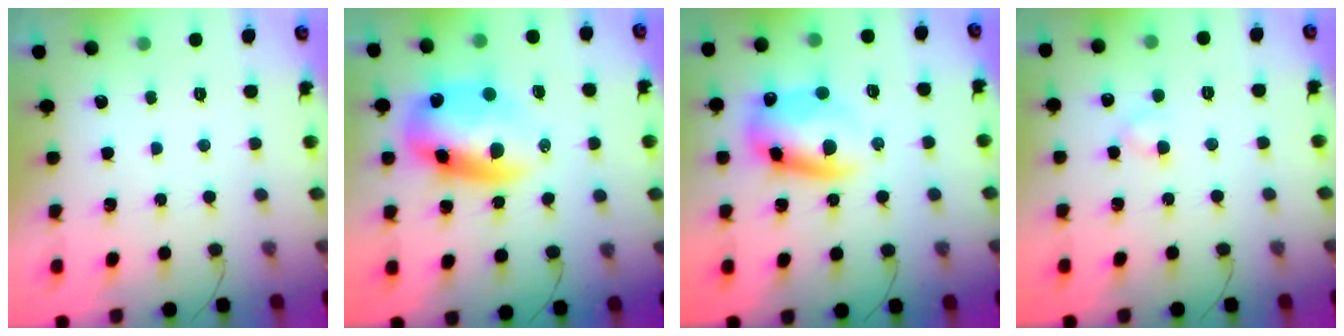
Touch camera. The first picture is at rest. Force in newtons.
{"total": 12.7, "press": 12.2, "slide": 3.4}
{"total": 11.1, "press": 11.0, "slide": 1.7}
{"total": 3.1, "press": 2.9, "slide": 1.1}